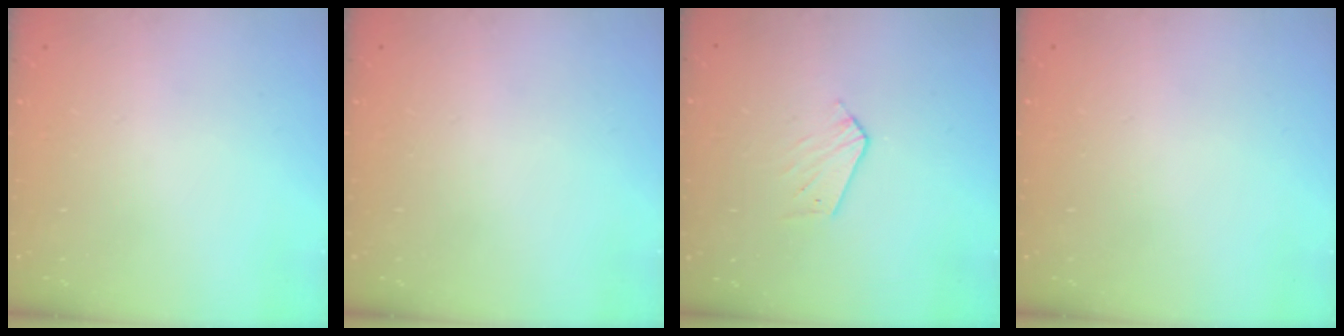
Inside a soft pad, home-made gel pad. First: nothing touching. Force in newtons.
{"total": 0.0}
{"total": 3.8, "press": 3.7, "slide": 0.3}
{"total": 0.0}